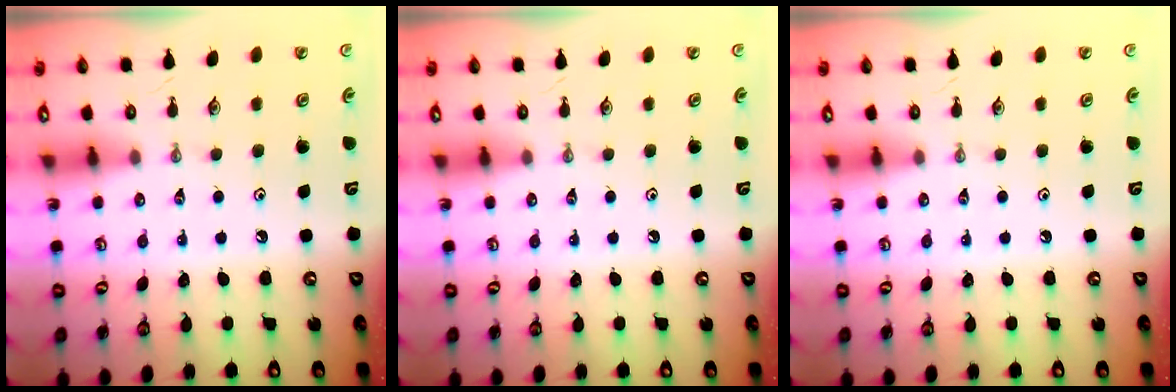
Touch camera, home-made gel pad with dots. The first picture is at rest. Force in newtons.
{"total": 0.0}
{"total": 0.0}